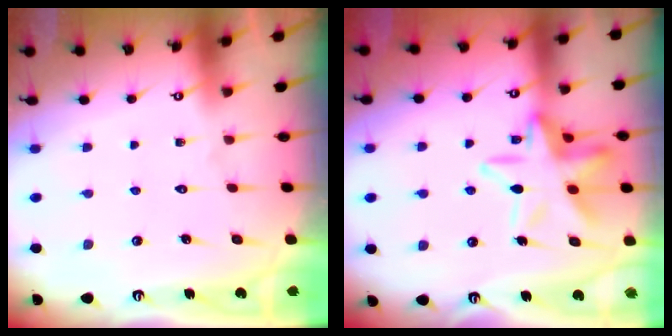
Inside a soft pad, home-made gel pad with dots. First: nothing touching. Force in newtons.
{"total": 13.8, "press": 13.7, "slide": 1.4}